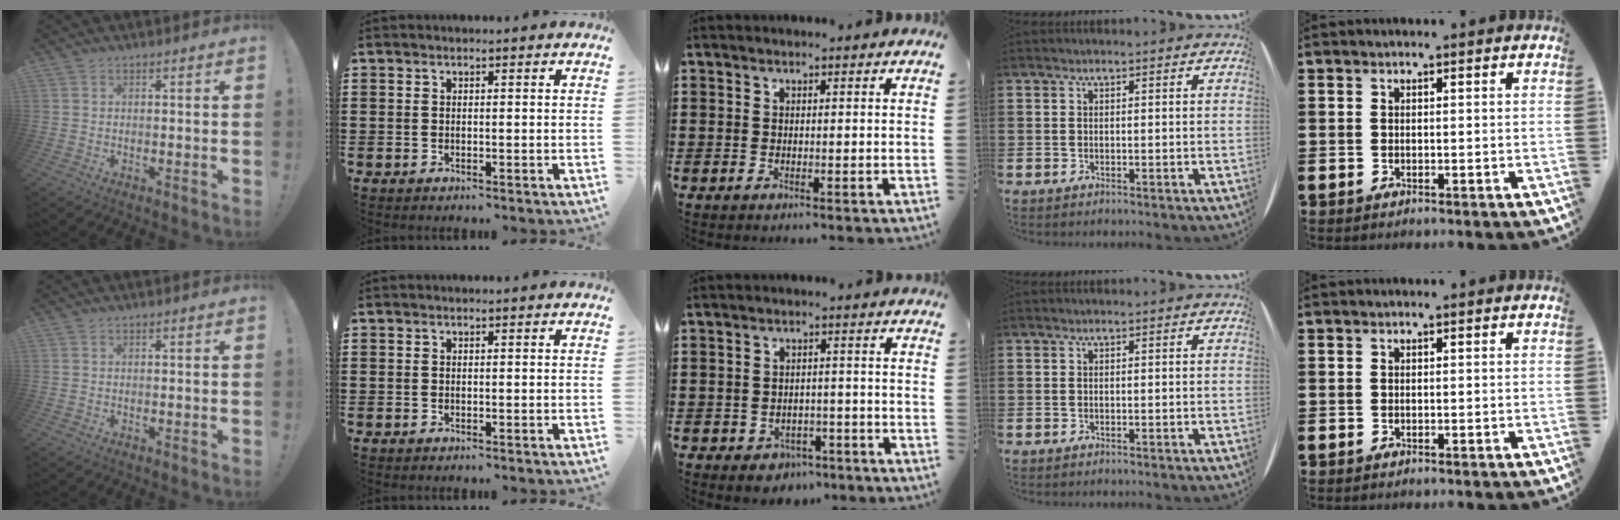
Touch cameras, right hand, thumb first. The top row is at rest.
{"middle": {"total": 2.7, "force": [-2.4, 1.3, 0.1], "torque": [-0.010, 0.004, -0.051]}}